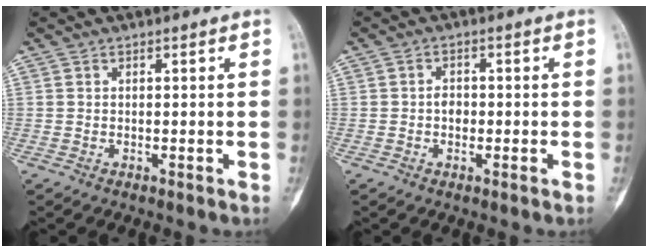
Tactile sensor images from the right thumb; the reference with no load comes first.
{"total": 2.0, "force": [-0.5, 1.4, 1.3], "torque": [-0.011, 0.005, -0.012]}